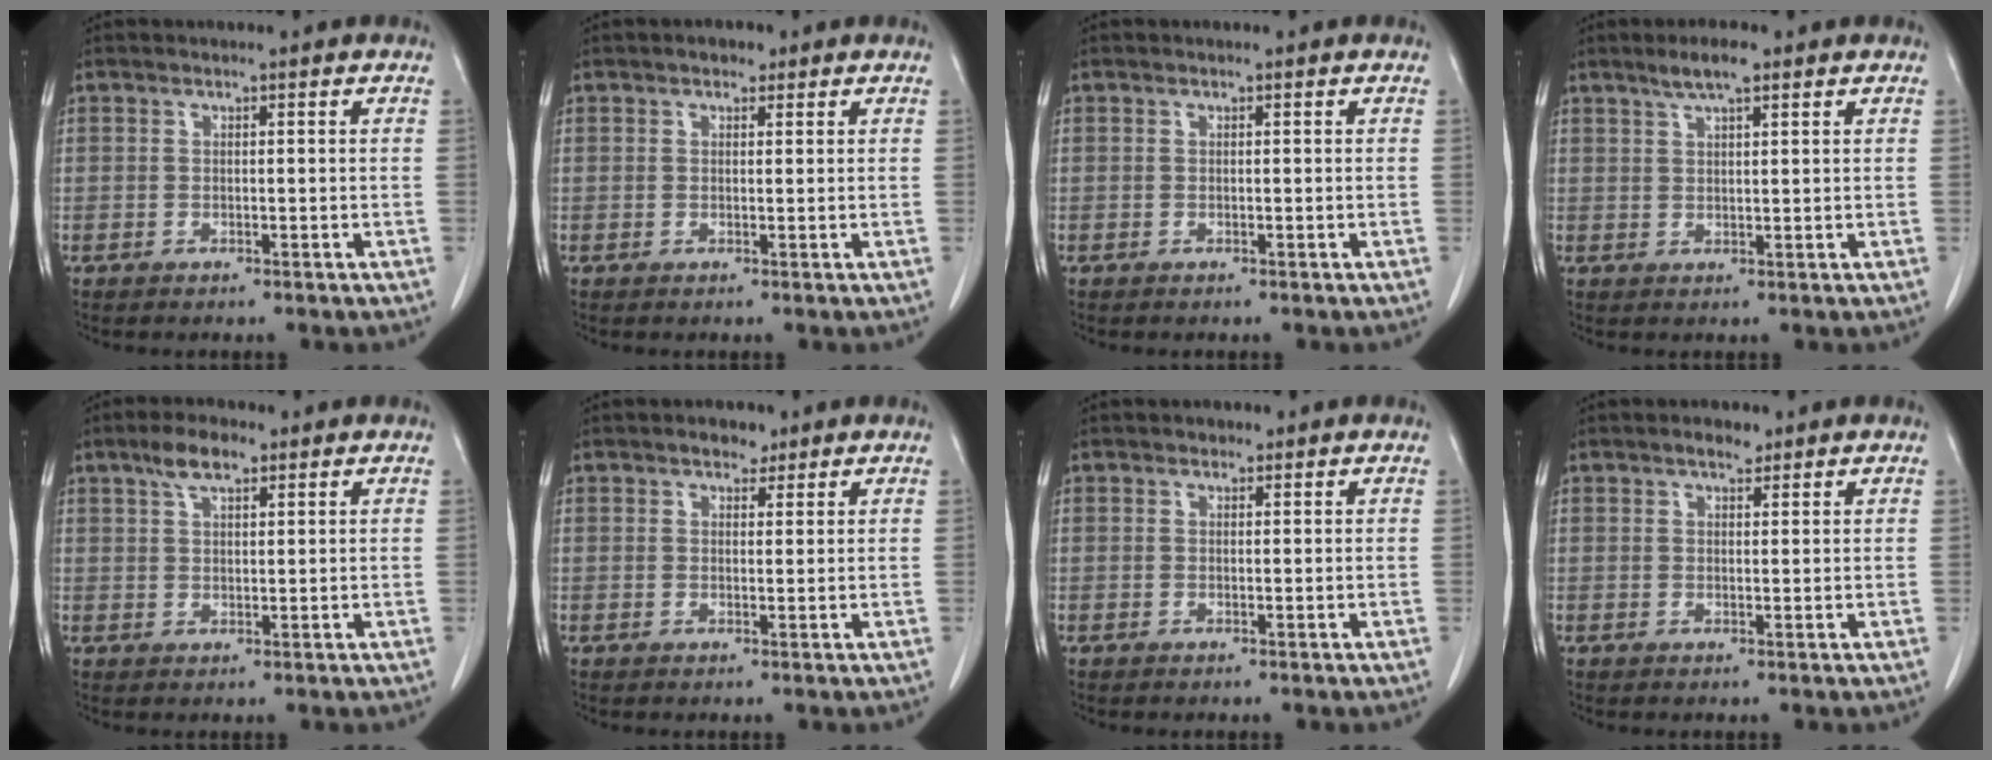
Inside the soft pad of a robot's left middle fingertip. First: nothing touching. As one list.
[{"total": 1.5, "force": [1.0, 0.8, 0.8], "torque": [-0.015, 0.004, 0.012]}, {"total": 0.0}, {"total": 3.9, "force": [2.7, 0.5, 2.7], "torque": [-0.056, 0.006, 0.048]}, {"total": 5.9, "force": [3.8, 2.0, 4.1], "torque": [-0.082, 0.013, 0.067]}, {"total": 2.3, "force": [1.6, 1.3, 0.9], "torque": [-0.016, 0.003, 0.022]}, {"total": 0.7, "force": [0.6, 0.5, 0.1], "torque": [-0.005, -0.001, 0.005]}, {"total": 2.0, "force": [1.5, 0.8, 1.0], "torque": [-0.021, 0.002, 0.021]}]